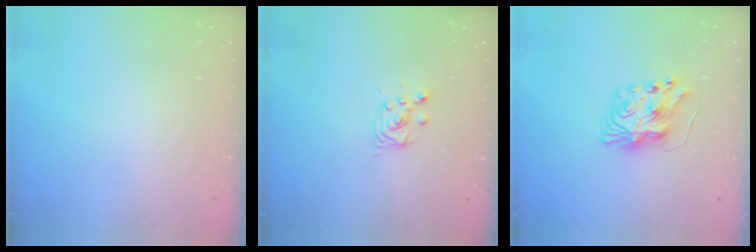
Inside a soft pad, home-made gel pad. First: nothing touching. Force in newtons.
{"total": 4.6, "press": 4.6, "slide": 0.5}
{"total": 8.5, "press": 8.5, "slide": 0.4}